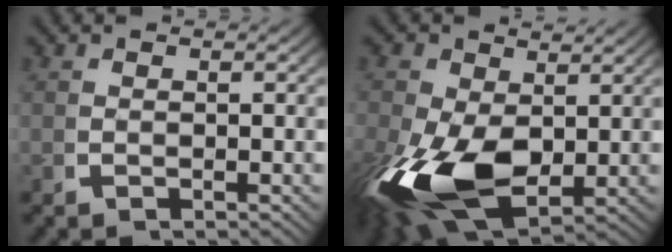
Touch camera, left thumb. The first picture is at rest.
{"total": 13.5, "force": [-2.4, 8.6, 10.1], "torque": [-0.228, -0.072, -0.010]}